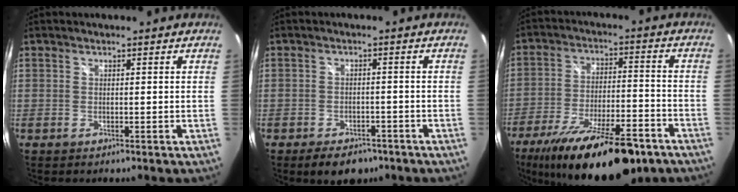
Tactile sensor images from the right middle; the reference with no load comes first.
{"total": 6.9, "force": [-5.0, 3.5, 3.1], "torque": [-0.067, -0.002, -0.068]}
{"total": 22.7, "force": [-16.2, 6.8, 14.4], "torque": [-0.254, -0.035, -0.241]}